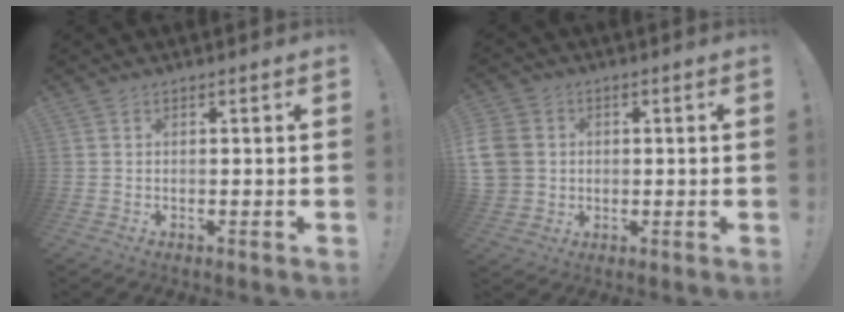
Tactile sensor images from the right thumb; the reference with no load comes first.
{"total": 8.7, "force": [0.6, 7.7, 3.9], "torque": [-0.088, 0.005, 0.016]}